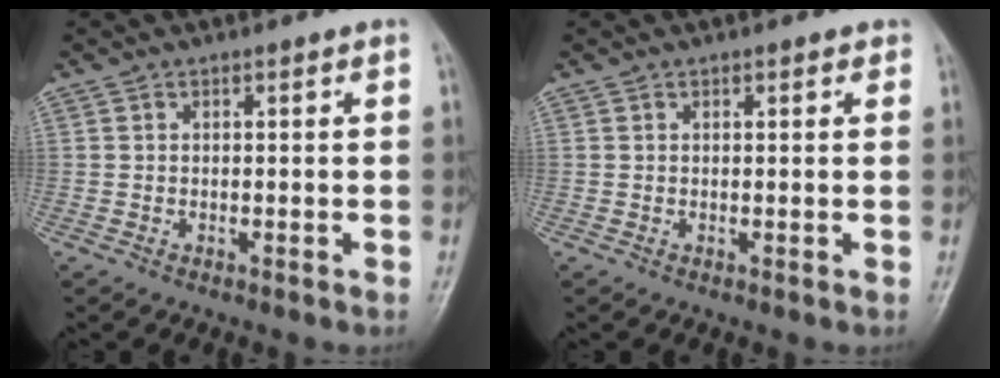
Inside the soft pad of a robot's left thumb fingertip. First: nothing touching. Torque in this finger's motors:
{"motor_torque": [-0.15, 0.03, -0.38, 0.04, 0.03]}